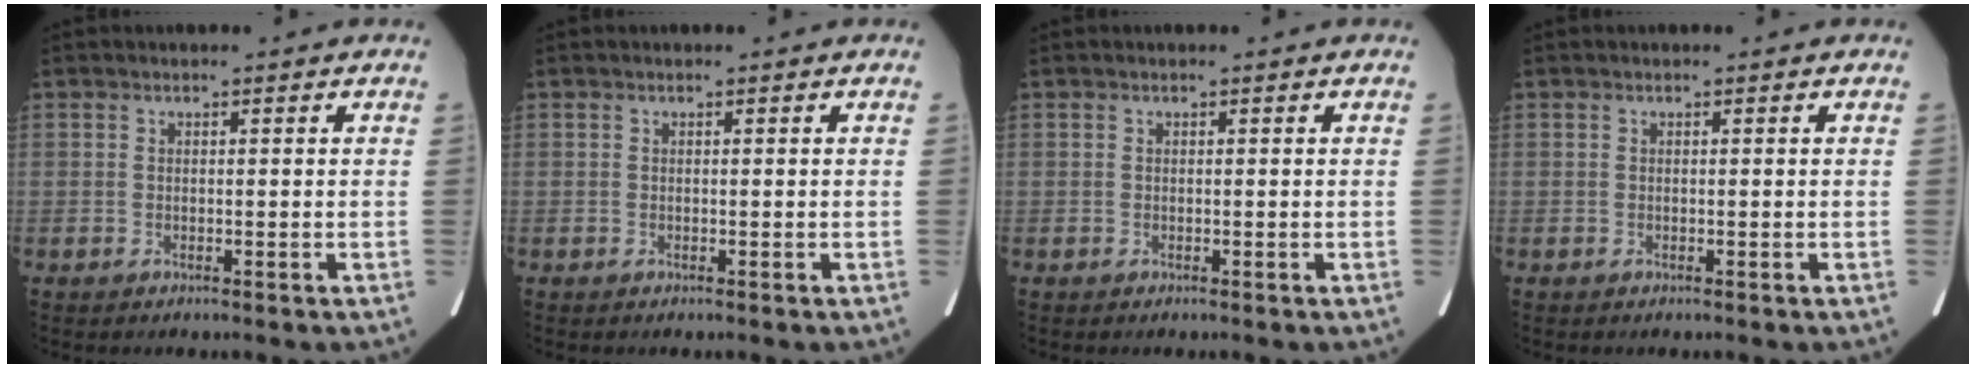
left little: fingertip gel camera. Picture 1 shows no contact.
{"total": 0.0}
{"total": 0.0}
{"total": 0.0}